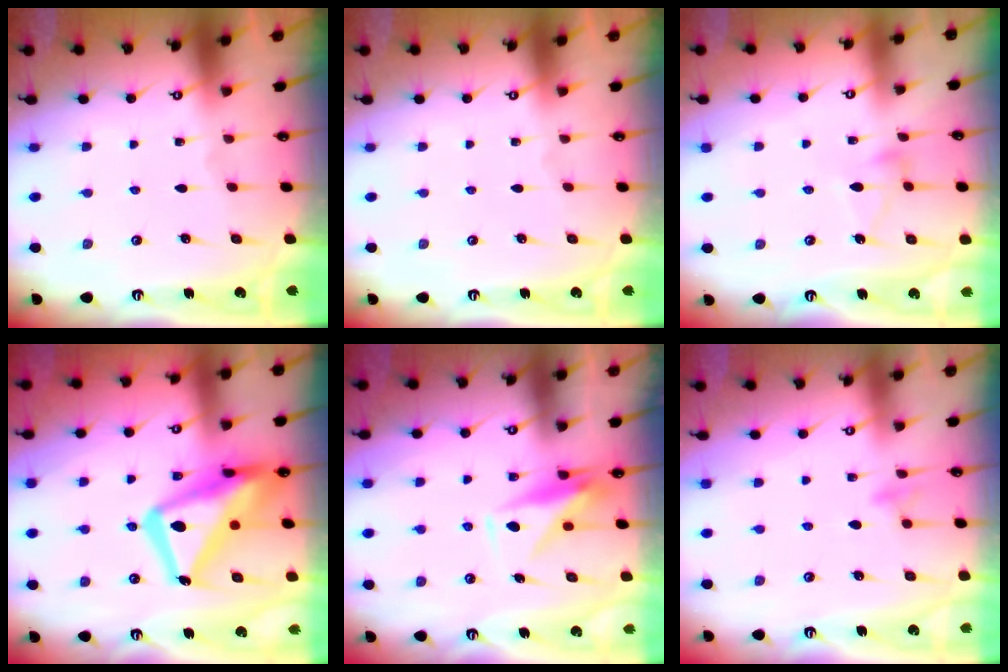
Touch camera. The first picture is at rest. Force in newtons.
{"total": 0.0}
{"total": 5.1, "press": 5.1, "slide": 0.3}
{"total": 20.3, "press": 20.2, "slide": 1.8}
{"total": 8.9, "press": 8.9, "slide": 0.3}
{"total": 6.9, "press": 6.9, "slide": 0.5}